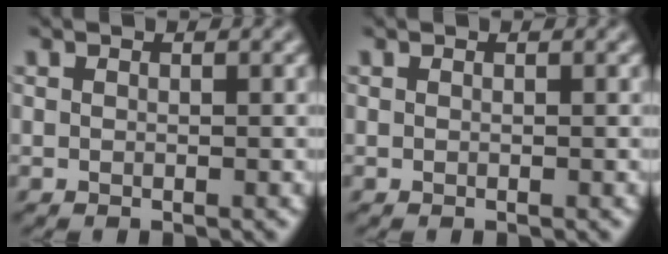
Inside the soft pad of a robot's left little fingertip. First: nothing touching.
{"total": 0.0}